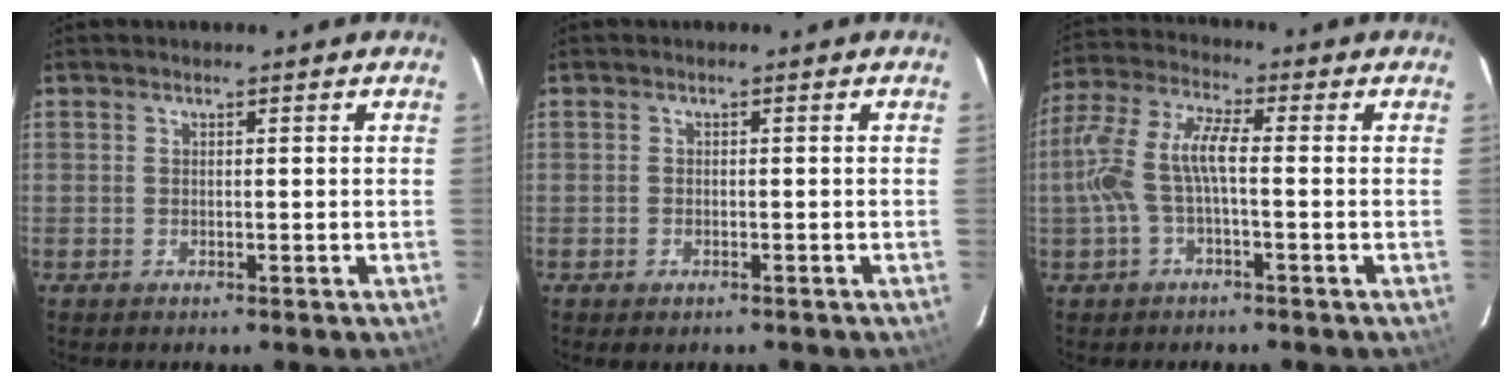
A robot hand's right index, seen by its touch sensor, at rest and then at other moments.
{"total": 1.3, "force": [-0.8, 1.0, 0.5], "torque": [-0.008, 0.000, -0.011]}
{"total": 9.2, "force": [-1.6, 2.6, 8.6], "torque": [-0.192, 0.010, -0.030]}